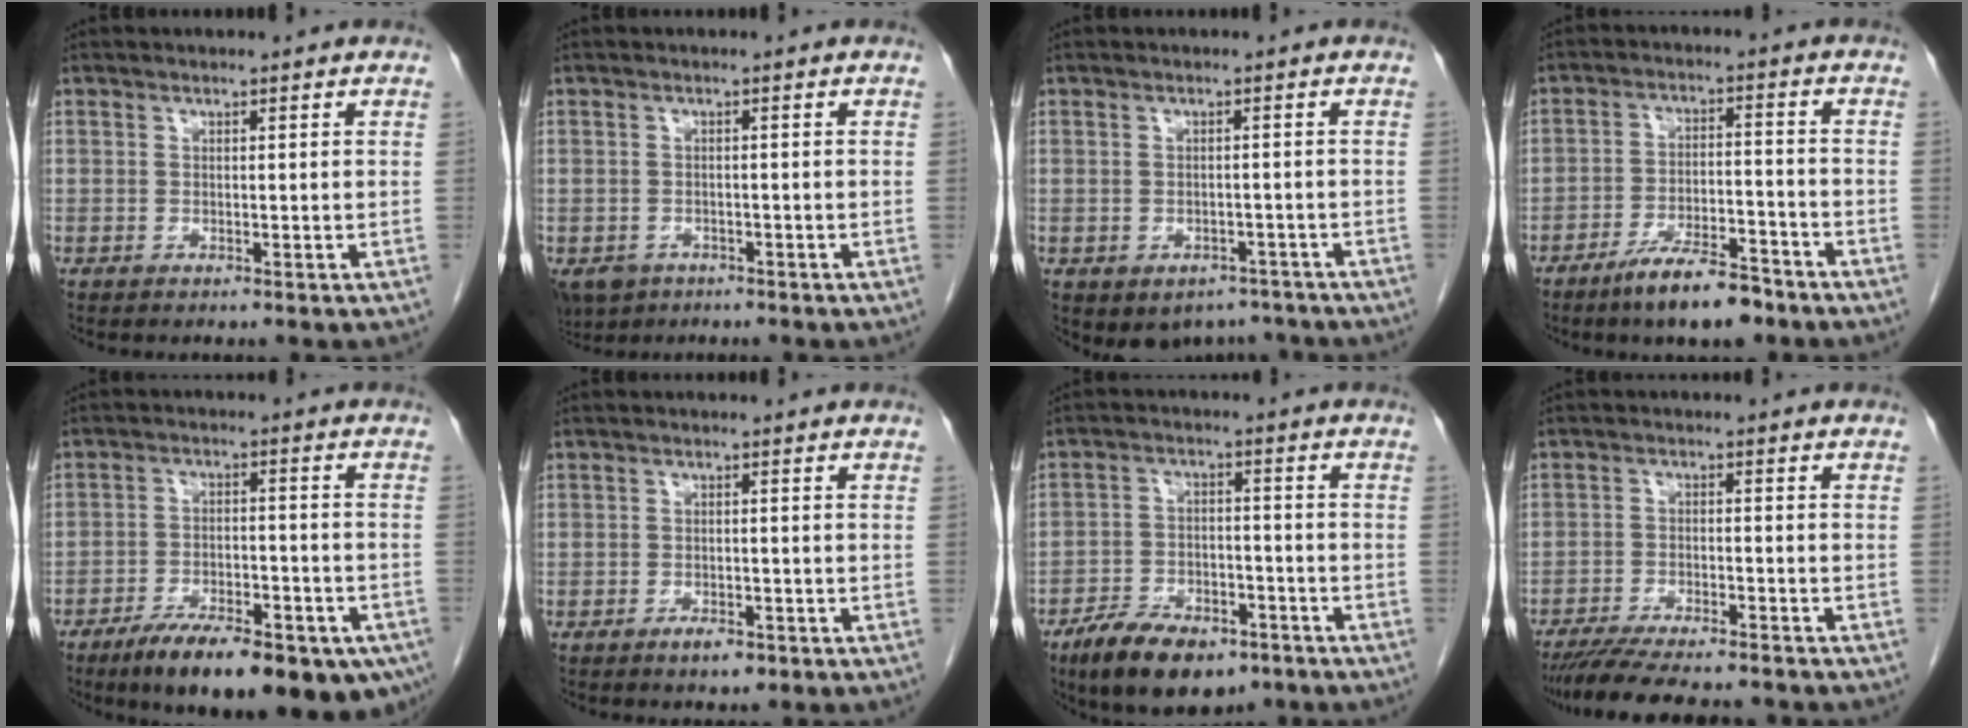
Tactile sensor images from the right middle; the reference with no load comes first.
{"total": 5.3, "force": [-3.3, 3.8, 1.5], "torque": [-0.029, 0.000, -0.050]}
{"total": 5.8, "force": [-4.4, 3.7, 1.1], "torque": [-0.004, 0.014, -0.053]}
{"total": 8.8, "force": [-6.7, 1.6, 5.4], "torque": [-0.095, -0.007, -0.115]}
{"total": 18.8, "force": [-12.5, 5.5, 13.0], "torque": [-0.141, -0.001, -0.181]}
{"total": 2.1, "force": [-1.4, 0.7, 1.4], "torque": [-0.024, 0.000, -0.016]}
{"total": 11.2, "force": [-8.0, 4.6, 6.4], "torque": [-0.109, -0.008, -0.133]}
{"total": 12.3, "force": [-10.9, 1.4, 5.4], "torque": [-0.083, -0.011, -0.162]}